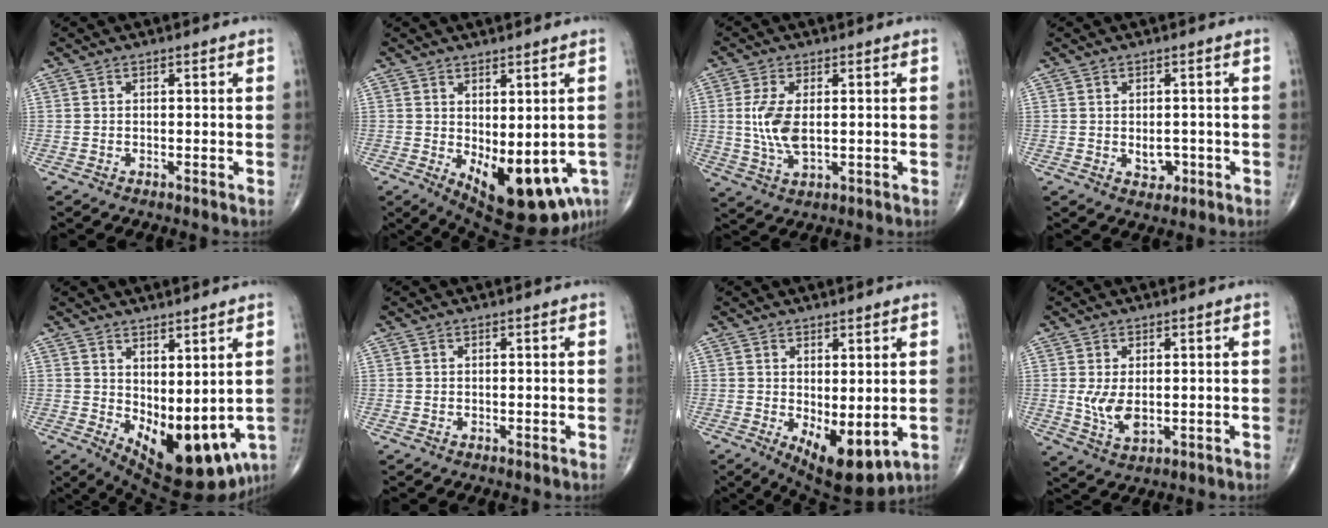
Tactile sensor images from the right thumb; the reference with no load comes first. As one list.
[{"total": 14.9, "force": [-4.3, 6.8, 12.5], "torque": [-0.154, -0.015, -0.038]}, {"total": 7.4, "force": [0.5, 3.5, 6.5], "torque": [-0.145, -0.008, 0.013]}, {"total": 3.0, "force": [-0.5, 2.2, 2.1], "torque": [-0.015, 0.000, -0.002]}, {"total": 14.5, "force": [-1.0, 6.8, 12.8], "torque": [-0.167, -0.024, 0.015]}, {"total": 0.0}, {"total": 9.7, "force": [-1.4, 4.2, 8.6], "torque": [-0.118, -0.020, -0.002]}, {"total": 5.7, "force": [0.1, 3.1, 4.8], "torque": [-0.090, -0.014, 0.012]}]